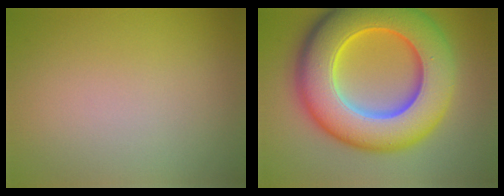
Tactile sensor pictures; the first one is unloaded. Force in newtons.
{"total": 13.9, "press": 13.9, "slide": 0.1}